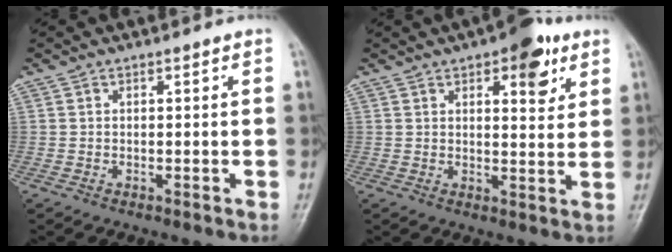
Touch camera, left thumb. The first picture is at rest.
{"total": 8.8, "force": [4.6, 3.7, 6.5], "torque": [-0.060, -0.017, 0.056]}